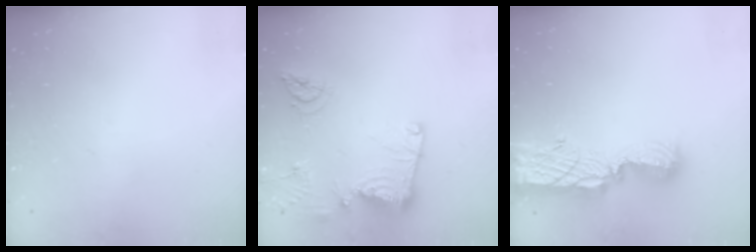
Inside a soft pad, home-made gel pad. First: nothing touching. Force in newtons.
{"total": 14.1, "press": 14.0, "slide": 1.1}
{"total": 14.4, "press": 14.3, "slide": 1.7}